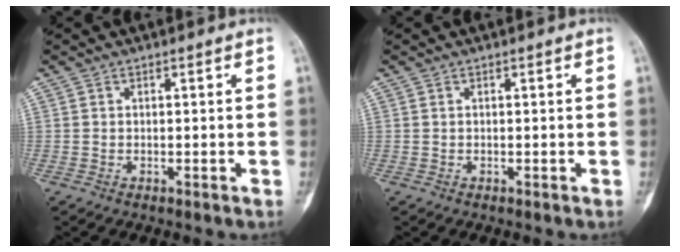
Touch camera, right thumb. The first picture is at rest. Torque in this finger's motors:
{"motor_torque": [0.31, -0.26, 0.00, 0.00, 0.02]}